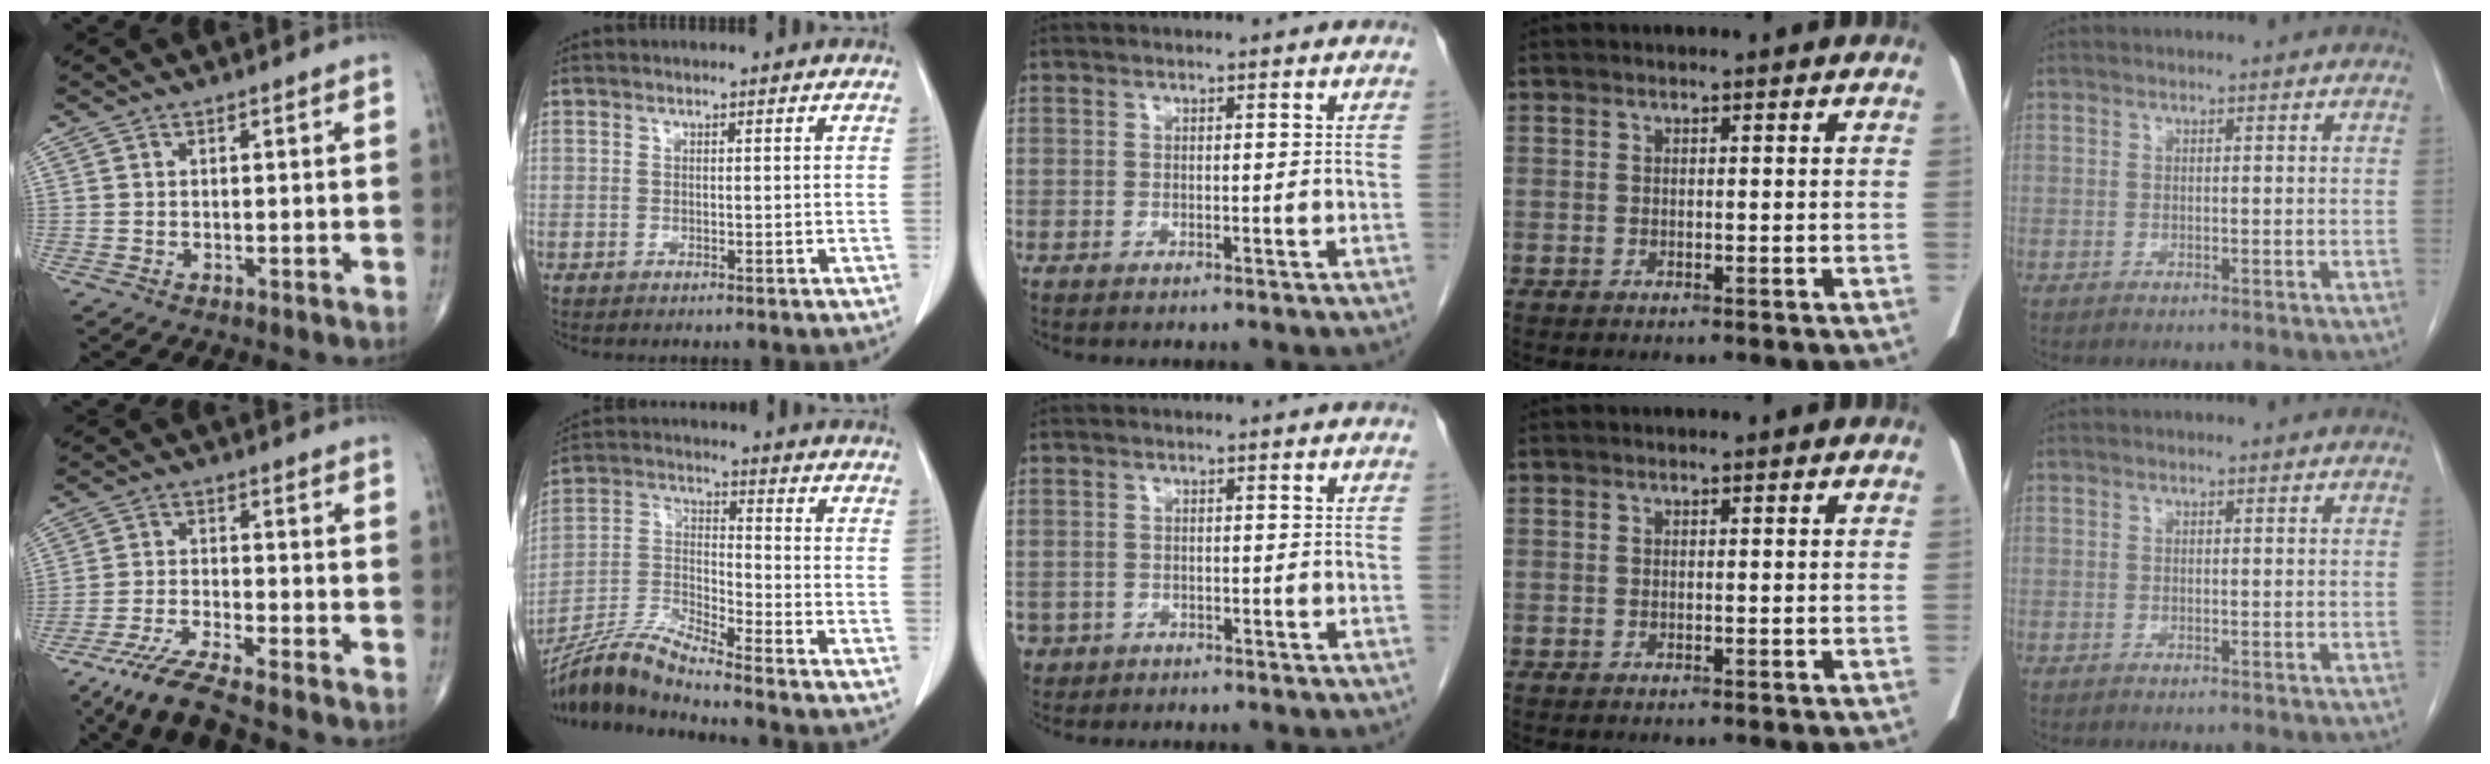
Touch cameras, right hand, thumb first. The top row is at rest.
{"thumb": {"total": 8.6, "force": [-7.1, 0.9, 4.9], "torque": [-0.111, 0.017, -0.135]}, "index": {"total": 10.0, "force": [-9.1, -1.3, 3.9], "torque": [-0.088, -0.009, -0.179]}, "middle": {"total": 2.7, "force": [-1.4, 2.2, 0.2], "torque": [-0.005, 0.004, -0.023]}}